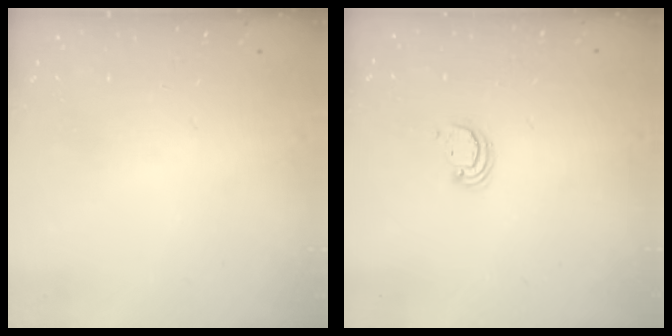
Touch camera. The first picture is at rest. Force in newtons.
{"total": 2.4, "press": 2.4, "slide": 0.2}